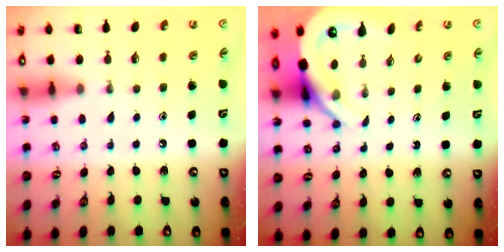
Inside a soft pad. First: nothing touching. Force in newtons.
{"total": 6.4, "press": 6.3, "slide": 0.8}